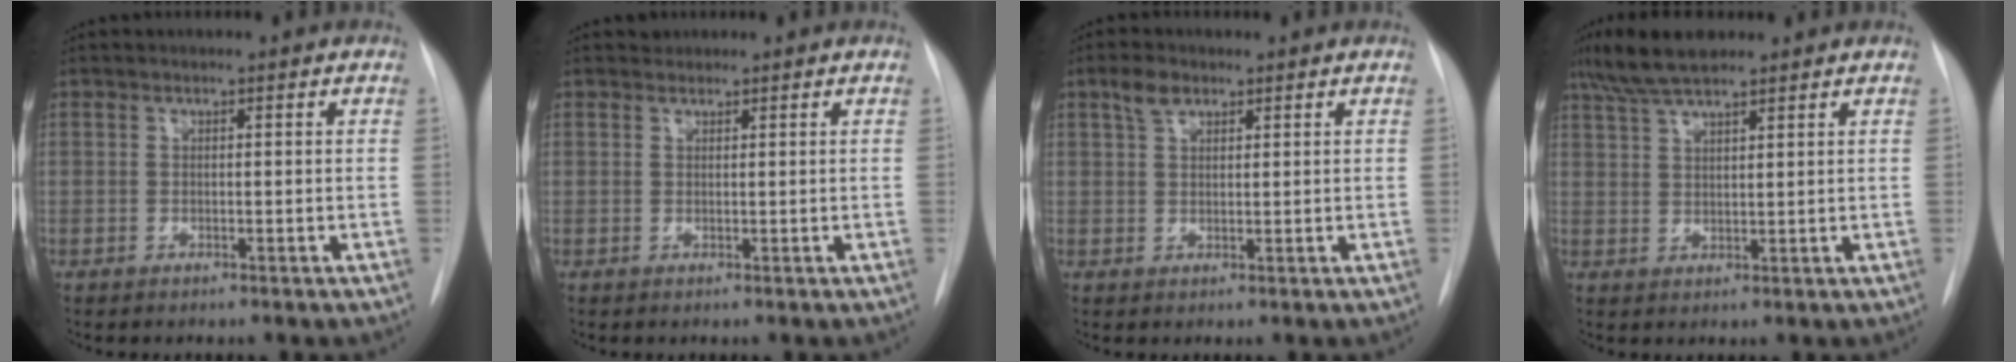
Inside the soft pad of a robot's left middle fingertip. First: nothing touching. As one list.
[{"total": 0.8, "force": [0.7, 0.4, -0.2], "torque": [0.003, 0.001, 0.009]}, {"total": 2.9, "force": [1.8, 1.6, 1.7], "torque": [-0.037, 0.009, 0.039]}, {"total": 7.1, "force": [5.6, 1.4, 4.2], "torque": [-0.087, 0.018, 0.104]}]